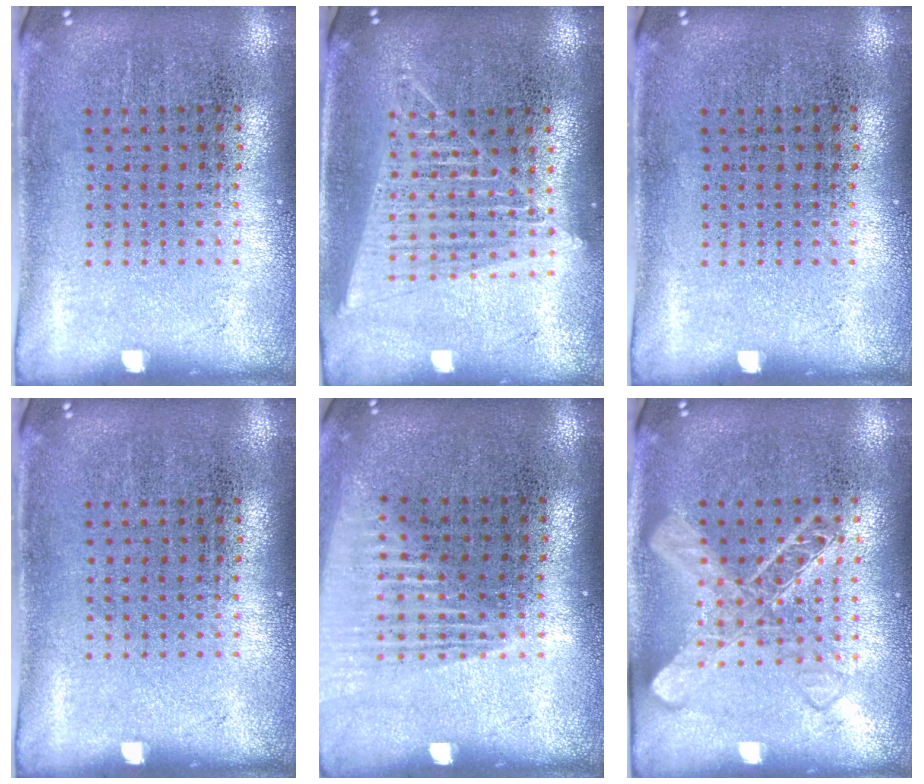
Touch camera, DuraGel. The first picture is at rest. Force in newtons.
{"total": 1.5, "press": 1.4, "slide": 0.6}
{"total": 0.0}
{"total": 0.0}
{"total": 1.5, "press": 1.3, "slide": 0.6}
{"total": 1.6, "press": 1.6, "slide": 0.4}